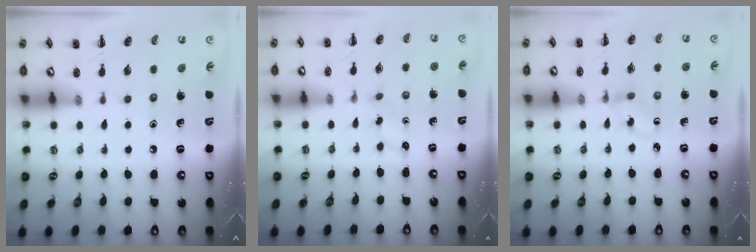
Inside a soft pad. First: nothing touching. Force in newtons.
{"total": 2.2, "press": 2.1, "slide": 0.8}
{"total": 1.3, "press": 1.0, "slide": 0.7}